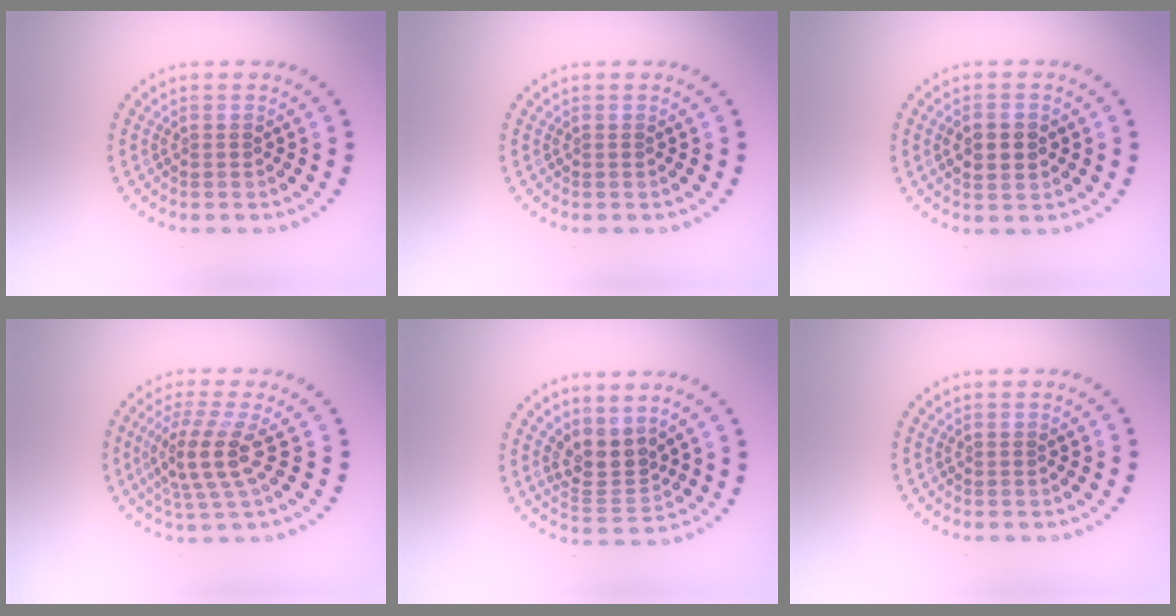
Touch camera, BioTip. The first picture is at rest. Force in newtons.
{"total": 0.0}
{"total": 3.2, "press": 3.2, "slide": 0.2}
{"total": 3.9, "press": 3.2, "slide": 2.3}
{"total": 3.3, "press": 2.8, "slide": 1.7}
{"total": 0.0}